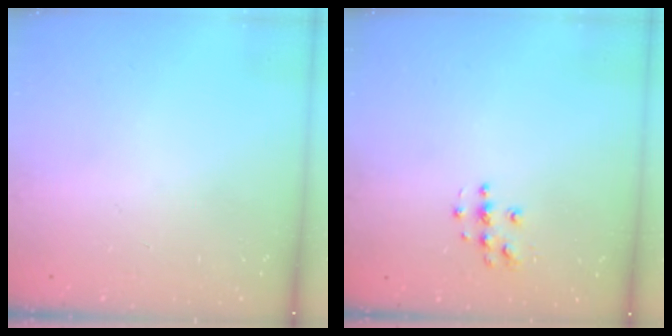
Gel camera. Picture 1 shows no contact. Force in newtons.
{"total": 4.8, "press": 4.8, "slide": 0.3}